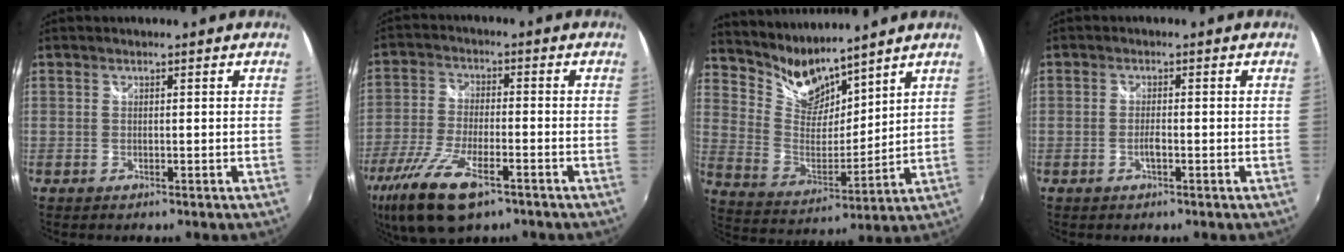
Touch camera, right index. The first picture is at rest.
{"total": 14.5, "force": [-8.8, 5.3, 10.3], "torque": [-0.228, -0.038, -0.169]}
{"total": 10.8, "force": [9.5, 4.0, 3.3], "torque": [-0.076, -0.013, 0.193]}
{"total": 1.5, "force": [-0.7, 0.4, 1.3], "torque": [-0.026, -0.001, -0.012]}